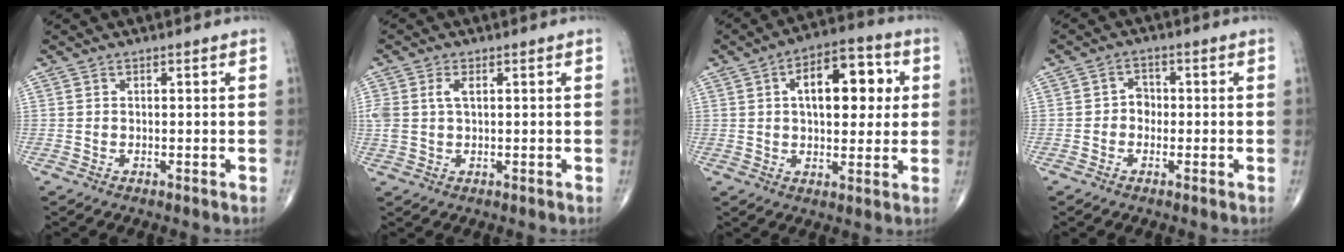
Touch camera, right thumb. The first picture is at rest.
{"total": 3.8, "force": [1.1, 2.1, 3.0], "torque": [-0.077, 0.010, 0.022]}
{"total": 13.9, "force": [3.1, 7.3, 11.4], "torque": [-0.131, 0.014, 0.042]}
{"total": 2.7, "force": [-0.4, 2.3, 1.4], "torque": [0.004, 0.011, -0.016]}